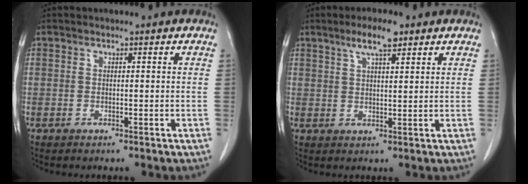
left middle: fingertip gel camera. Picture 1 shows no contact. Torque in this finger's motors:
{"motor_torque": [0.45, -0.27, 0.05, 0.06]}